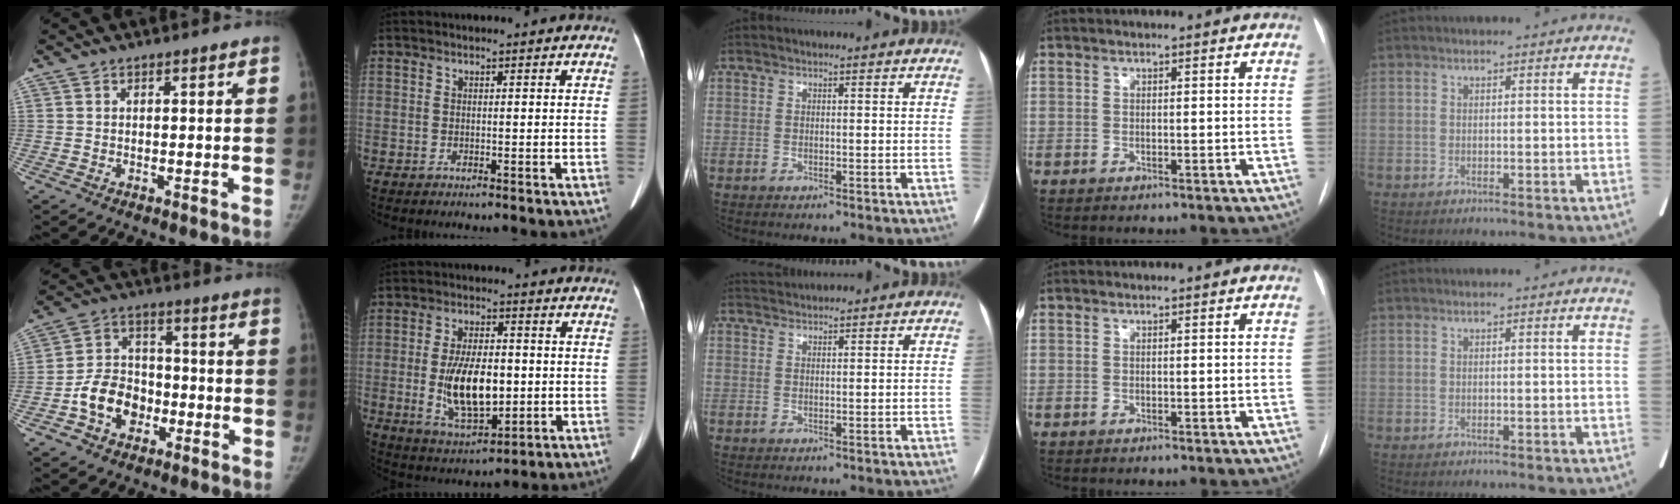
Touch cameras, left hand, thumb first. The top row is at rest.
{"thumb": {"total": 10.5, "force": [-3.8, 8.1, 5.5], "torque": [-0.069, 0.033, -0.069]}, "index": {"total": 11.7, "force": [-1.0, 5.0, 10.5], "torque": [-0.205, -0.004, -0.007]}, "middle": {"total": 2.1, "force": [2.1, -0.3, -0.1], "torque": [-0.002, 0.019, 0.046]}}